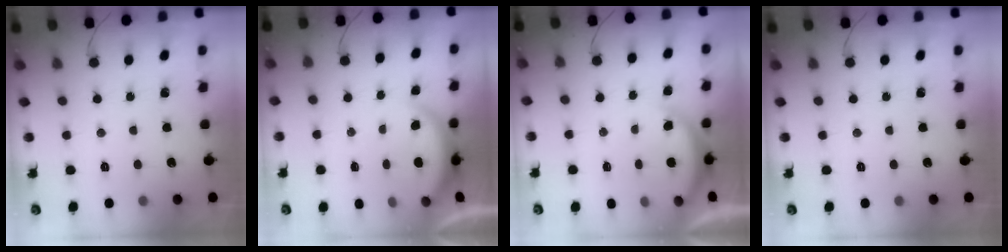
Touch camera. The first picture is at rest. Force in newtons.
{"total": 4.1, "press": 4.1, "slide": 0.6}
{"total": 4.3, "press": 4.2, "slide": 0.7}
{"total": 0.0}